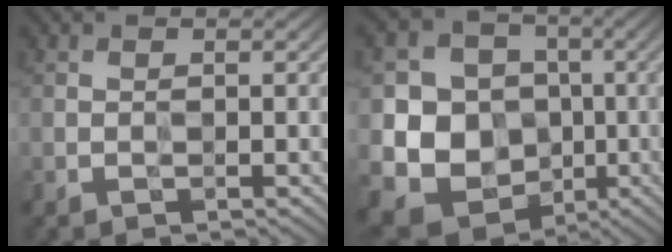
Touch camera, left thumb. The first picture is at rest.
{"total": 14.3, "force": [-2.3, 12.9, 5.8], "torque": [-0.154, -0.028, -0.049]}